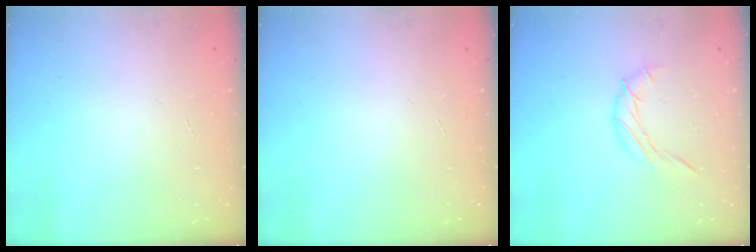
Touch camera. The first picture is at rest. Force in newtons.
{"total": 0.0}
{"total": 6.9, "press": 6.9, "slide": 0.5}